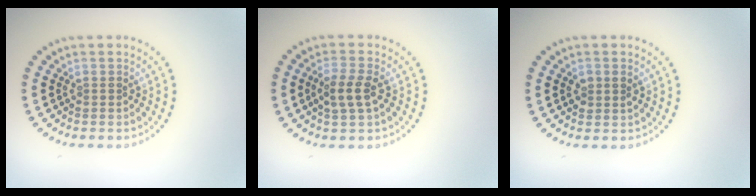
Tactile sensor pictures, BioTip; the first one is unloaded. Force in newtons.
{"total": 2.6, "press": 2.5, "slide": 0.8}
{"total": 1.4, "press": 1.3, "slide": 0.3}